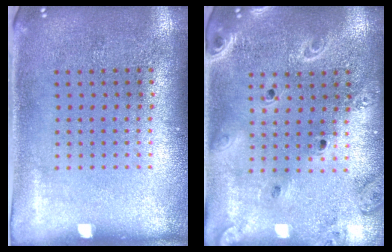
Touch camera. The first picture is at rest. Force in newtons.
{"total": 2.0, "press": 1.9, "slide": 0.8}